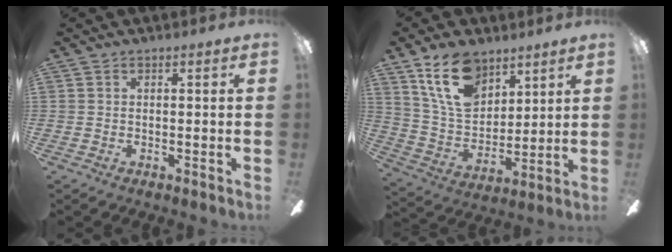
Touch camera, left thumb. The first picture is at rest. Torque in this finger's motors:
{"motor_torque": [1.02, 0.24, 1.43, -1.37, 0.23]}